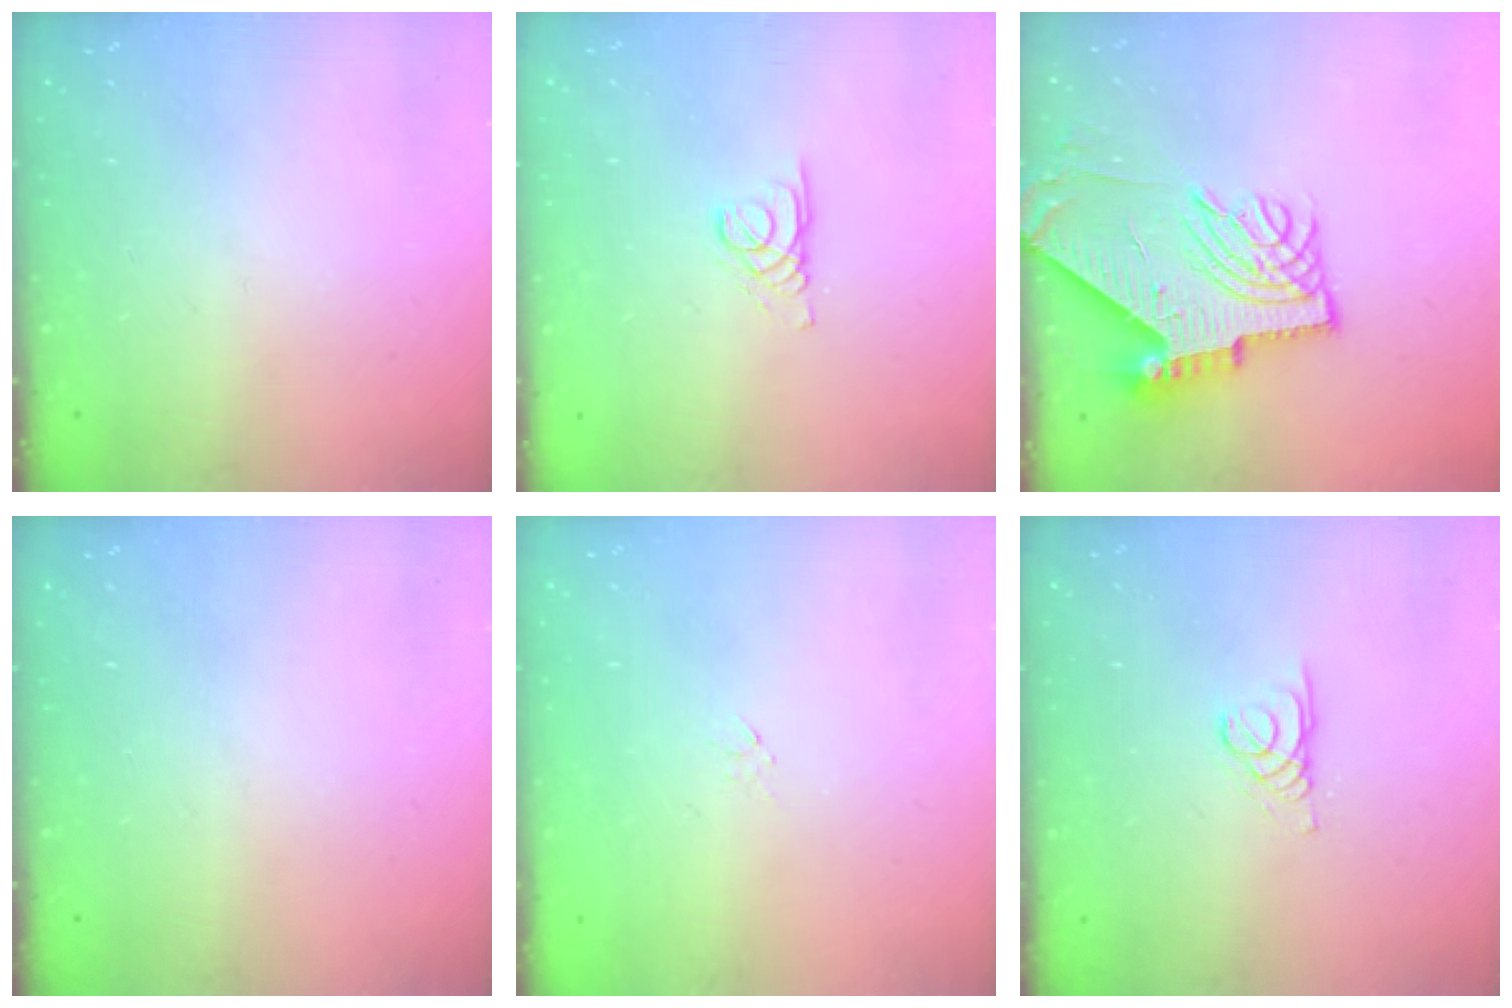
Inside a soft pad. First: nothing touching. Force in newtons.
{"total": 1.7, "press": 1.7, "slide": 0.1}
{"total": 13.6, "press": 13.5, "slide": 1.3}
{"total": 0.0}
{"total": 0.0}
{"total": 1.5, "press": 1.5, "slide": 0.1}